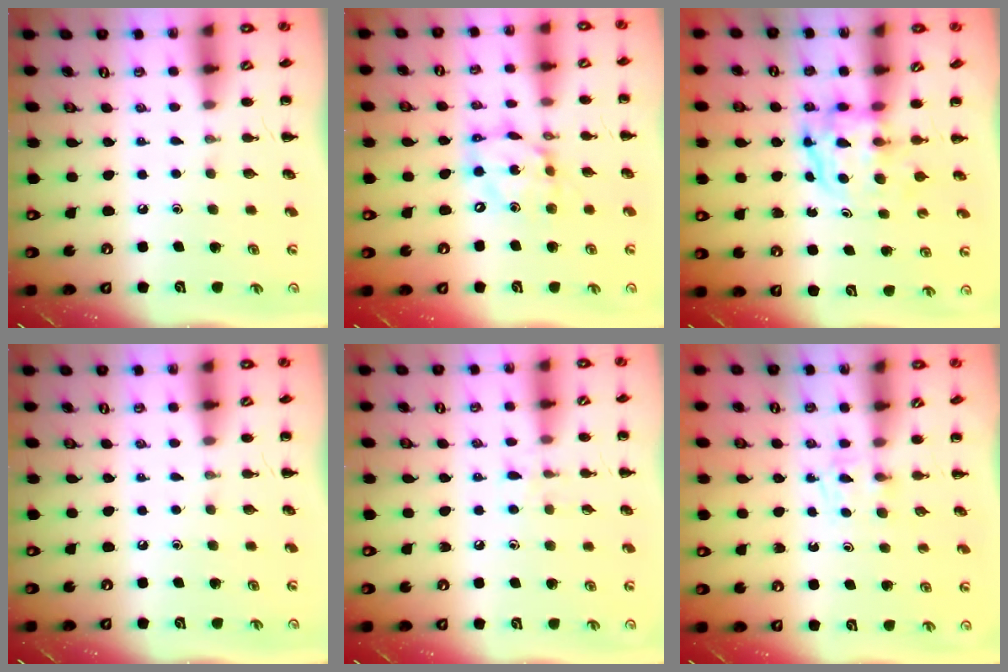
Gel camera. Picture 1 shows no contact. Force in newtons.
{"total": 12.0, "press": 11.6, "slide": 3.0}
{"total": 4.0, "press": 4.0, "slide": 0.3}
{"total": 0.0}
{"total": 6.3, "press": 5.9, "slide": 2.3}
{"total": 2.5, "press": 2.2, "slide": 1.1}